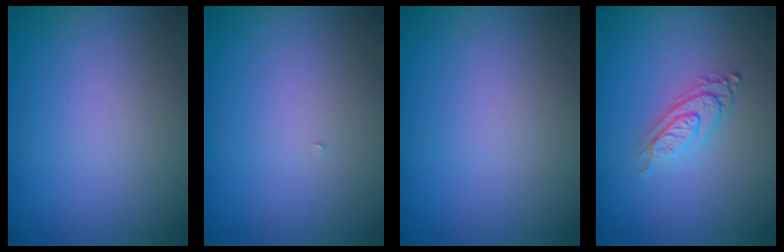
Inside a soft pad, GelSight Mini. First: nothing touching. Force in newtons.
{"total": 0.0}
{"total": 0.0}
{"total": 2.9, "press": 1.9, "slide": 2.1}